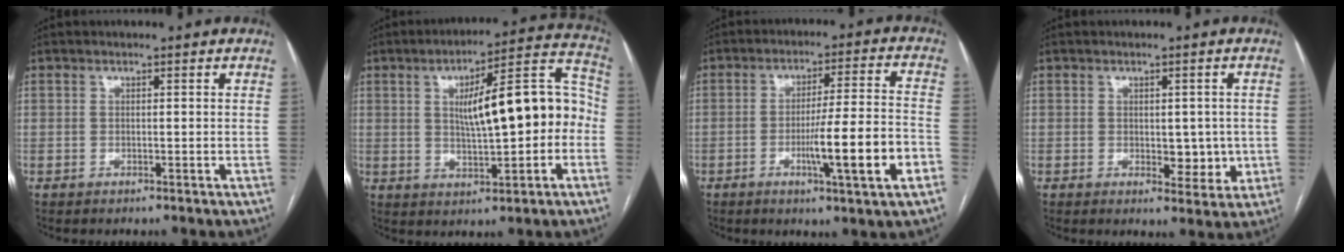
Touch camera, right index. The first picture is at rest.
{"total": 14.9, "force": [0.1, 3.8, 14.4], "torque": [-0.201, 0.044, 0.007]}
{"total": 12.4, "force": [-4.3, -0.2, 11.7], "torque": [-0.185, -0.007, -0.067]}
{"total": 5.1, "force": [-0.4, 2.8, 4.2], "torque": [-0.047, -0.002, 0.004]}